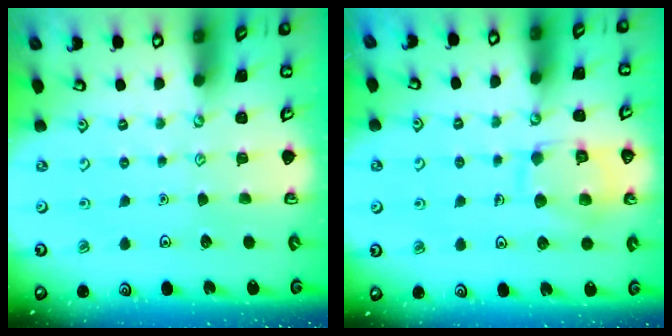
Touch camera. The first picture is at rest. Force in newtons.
{"total": 11.9, "press": 11.9, "slide": 0.9}